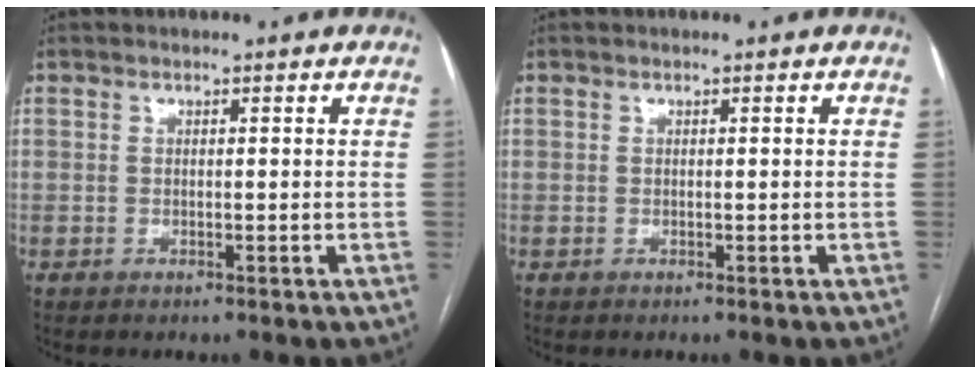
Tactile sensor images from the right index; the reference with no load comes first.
{"total": 0.0}